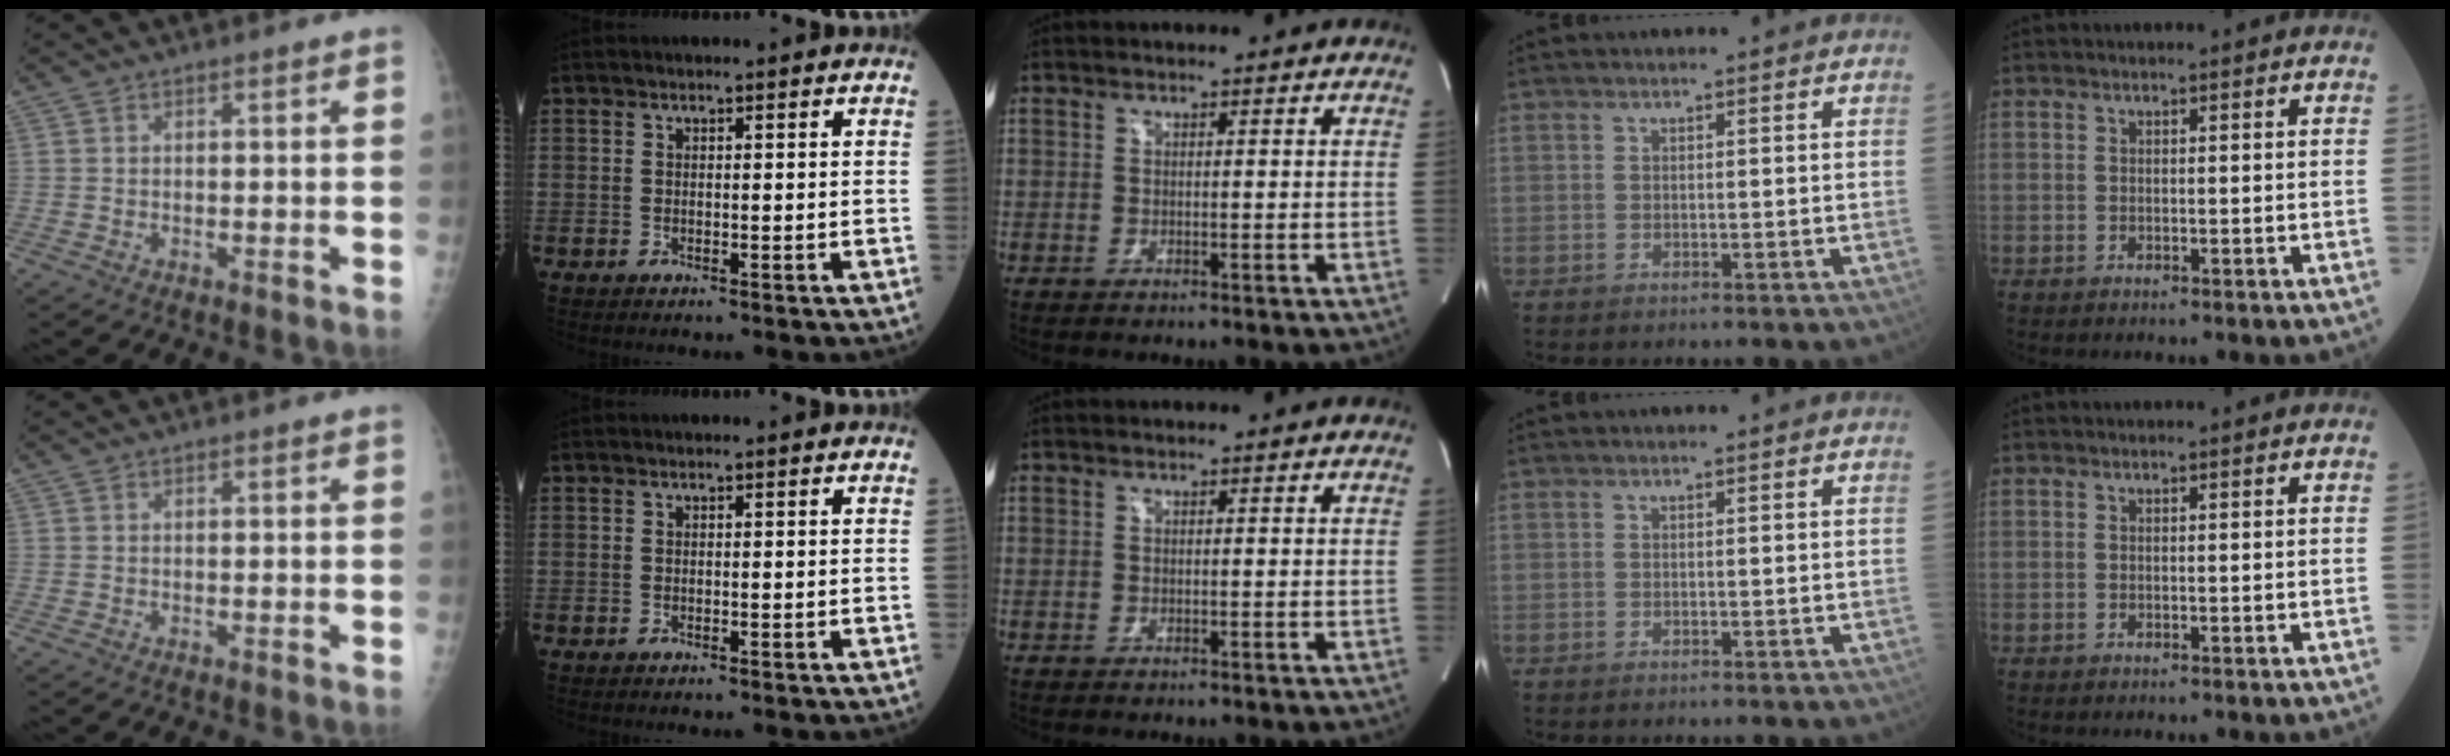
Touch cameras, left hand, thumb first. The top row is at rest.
{}